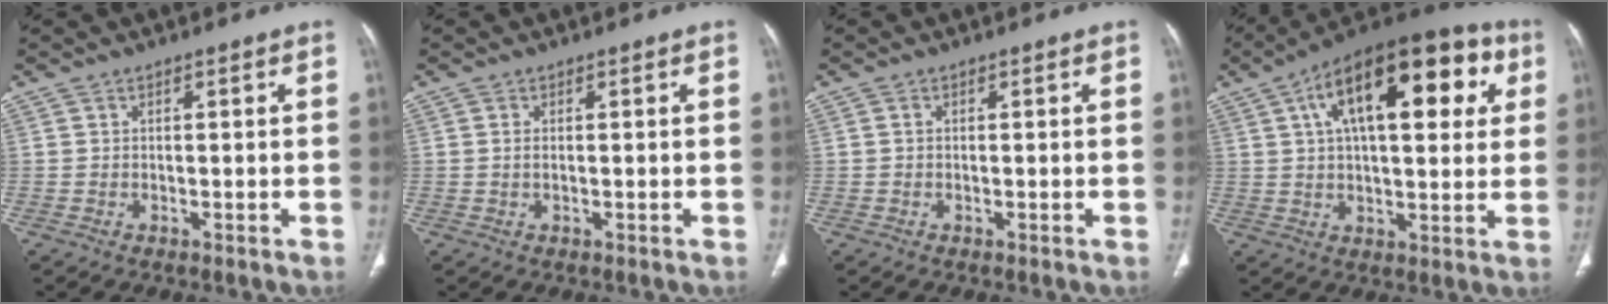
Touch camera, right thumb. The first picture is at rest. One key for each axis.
{"total": 1.0, "fx": 0.1, "fy": 0.4, "fz": 0.9, "tx": -0.023, "ty": 0.000, "tz": 0.003}
{"total": 0.5, "fx": 0.0, "fy": 0.4, "fz": 0.3, "tx": -0.006, "ty": 0.001, "tz": -0.001}
{"total": 23.9, "fx": 8.0, "fy": 10.7, "fz": 19.9, "tx": -0.275, "ty": 0.022, "tz": 0.113}